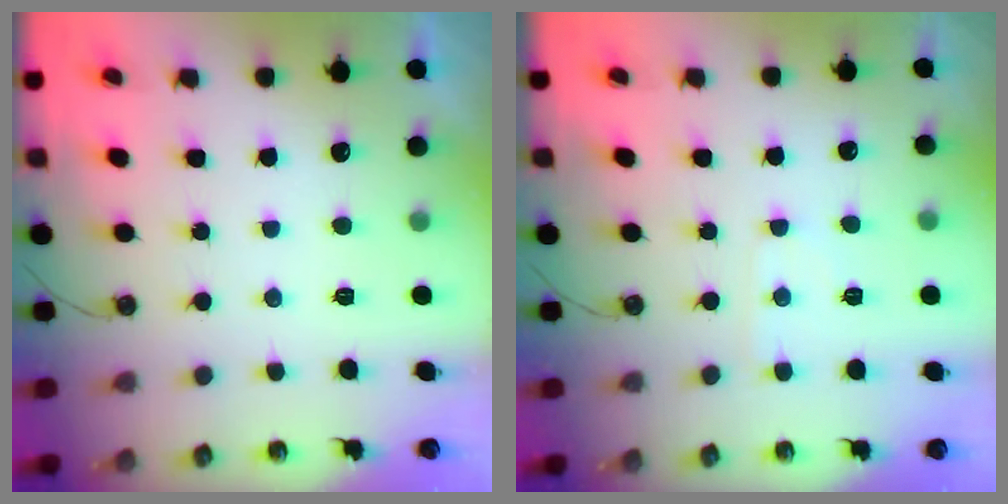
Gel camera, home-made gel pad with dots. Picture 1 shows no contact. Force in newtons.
{"total": 4.1, "press": 4.1, "slide": 0.4}